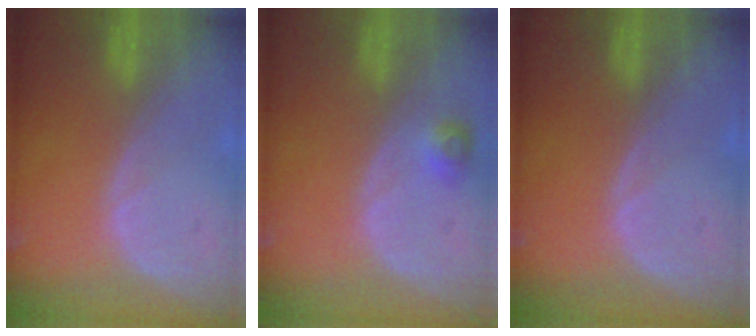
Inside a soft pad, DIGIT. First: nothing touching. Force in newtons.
{"total": 2.3, "press": 2.2, "slide": 0.7}
{"total": 0.0}